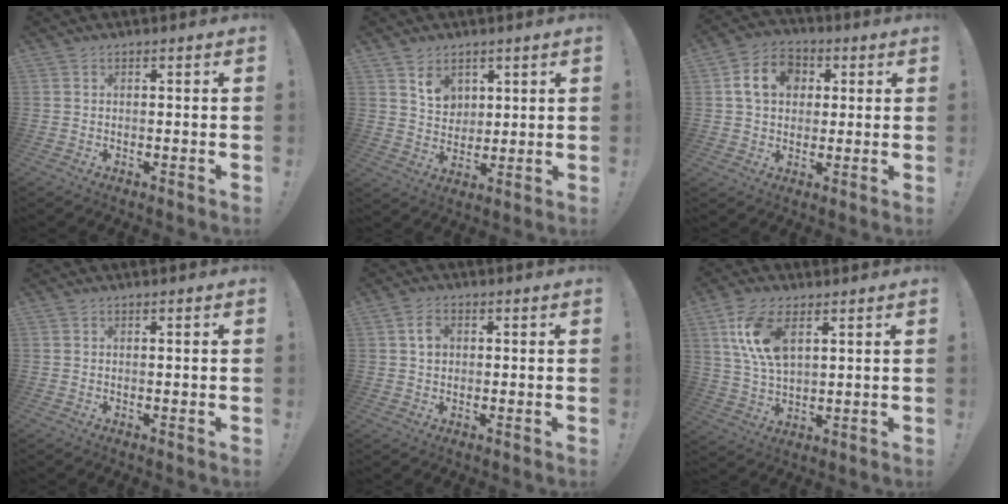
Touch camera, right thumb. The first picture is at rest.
{"total": 7.0, "force": [4.3, 5.2, 2.0], "torque": [-0.022, -0.031, 0.078]}
{"total": 11.7, "force": [2.9, 9.3, 6.5], "torque": [-0.098, 0.010, 0.060]}
{"total": 0.7, "force": [0.1, -0.4, 0.5], "torque": [-0.010, 0.000, 0.001]}
{"total": 4.0, "force": [0.8, 2.9, 2.7], "torque": [-0.037, 0.003, 0.012]}
{"total": 12.0, "force": [5.0, 6.1, 9.0], "torque": [-0.184, -0.011, 0.091]}